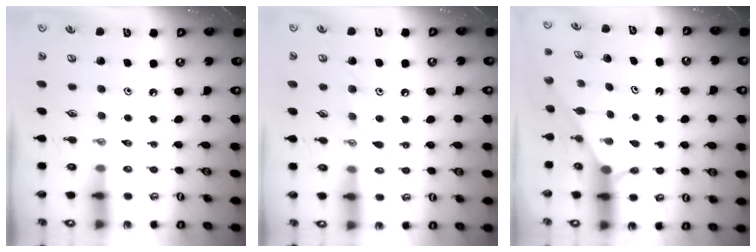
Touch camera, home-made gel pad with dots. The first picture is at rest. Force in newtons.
{"total": 10.3, "press": 10.3, "slide": 0.8}
{"total": 2.5, "press": 2.5, "slide": 0.2}